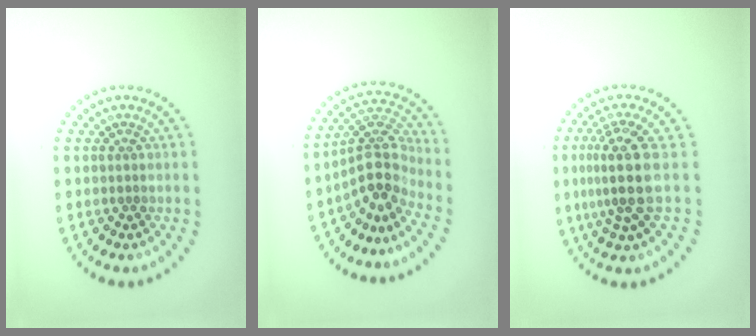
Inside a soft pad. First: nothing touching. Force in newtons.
{"total": 4.0, "press": 3.1, "slide": 2.4}
{"total": 4.1, "press": 3.3, "slide": 2.5}